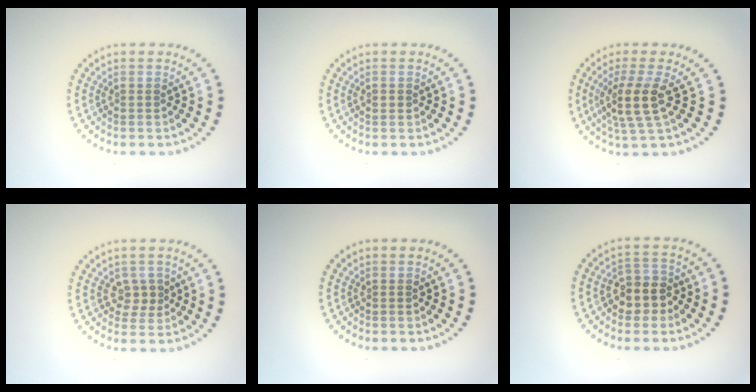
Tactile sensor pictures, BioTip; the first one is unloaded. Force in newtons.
{"total": 1.0, "press": 0.9, "slide": 0.1}
{"total": 3.8, "press": 3.0, "slide": 2.3}
{"total": 1.7, "press": 1.6, "slide": 0.6}
{"total": 0.0}
{"total": 2.9, "press": 2.6, "slide": 1.3}